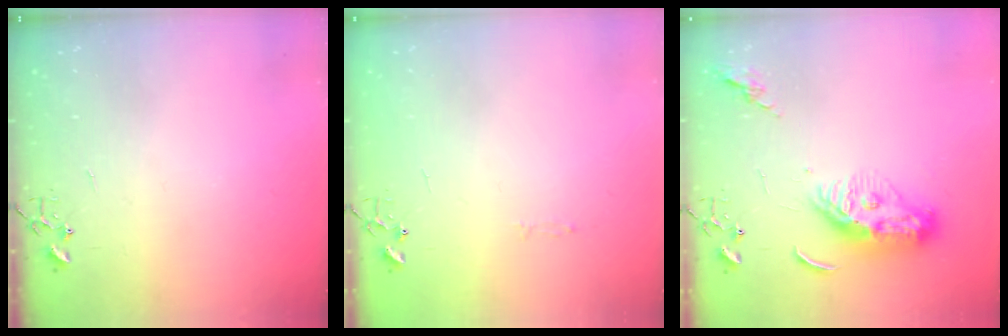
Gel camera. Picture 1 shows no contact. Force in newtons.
{"total": 2.8, "press": 2.8, "slide": 0.4}
{"total": 11.7, "press": 11.6, "slide": 1.0}